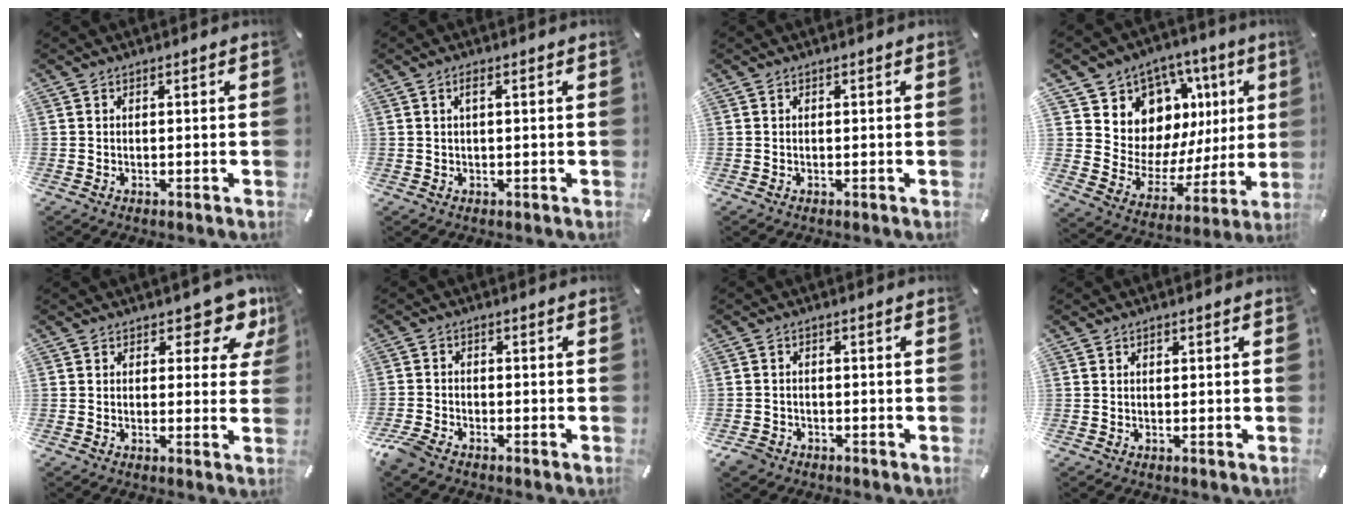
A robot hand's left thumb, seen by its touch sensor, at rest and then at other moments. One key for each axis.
{"total": 1.7, "fx": 0.4, "fy": 0.4, "fz": 1.6, "tx": -0.032, "ty": 0.003, "tz": 0.005}
{"total": 0.0}
{"total": 11.6, "fx": 6.4, "fy": 9.3, "fz": 2.4, "tx": -0.040, "ty": -0.081, "tz": 0.126}
{"total": 7.8, "fx": 4.8, "fy": 4.1, "fz": 4.6, "tx": -0.038, "ty": -0.034, "tz": 0.077}
{"total": 3.4, "fx": -2.9, "fy": 1.3, "fz": 1.3, "tx": -0.040, "ty": 0.008, "tz": -0.059}
{"total": 2.8, "fx": -1.8, "fy": 1.9, "fz": 0.7, "tx": -0.017, "ty": 0.007, "tz": -0.038}
{"total": 0.6, "fx": 0.2, "fy": 0.5, "fz": 0.3, "tx": -0.005, "ty": 0.001, "tz": 0.003}